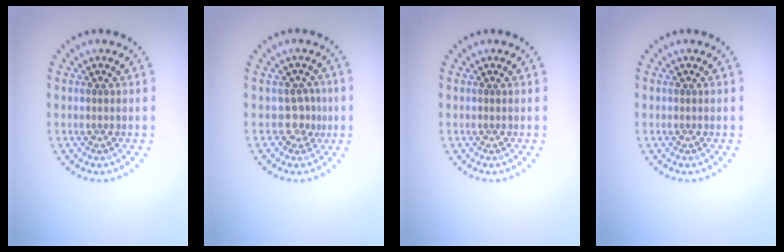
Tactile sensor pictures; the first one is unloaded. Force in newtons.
{"total": 1.8, "press": 1.3, "slide": 1.1}
{"total": 0.0}
{"total": 0.0}